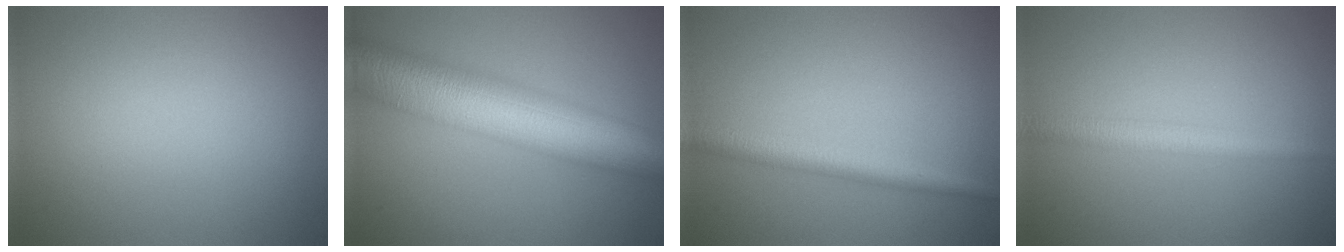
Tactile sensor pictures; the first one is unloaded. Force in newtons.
{"total": 11.9, "press": 11.9, "slide": 0.1}
{"total": 3.0, "press": 3.0, "slide": 0.1}
{"total": 2.5, "press": 2.5, "slide": 0.1}